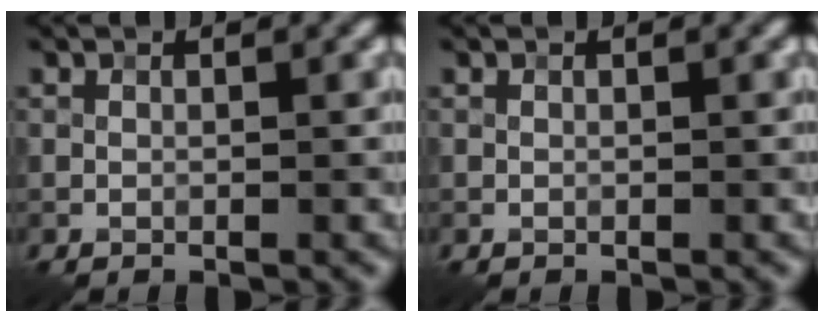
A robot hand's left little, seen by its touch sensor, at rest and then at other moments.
{"total": 0.0}